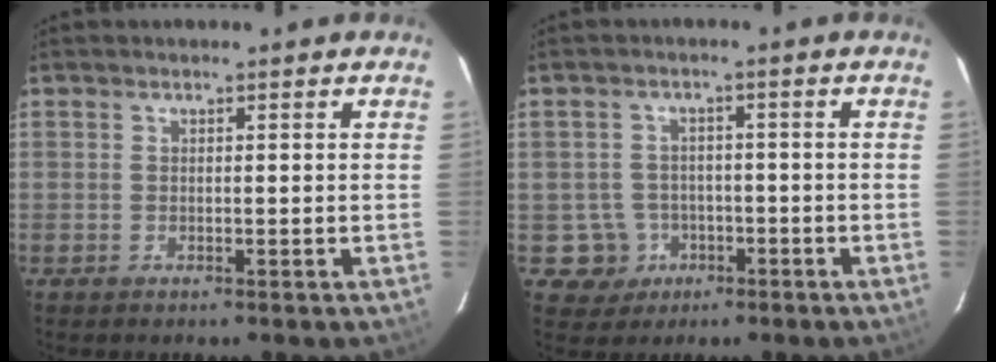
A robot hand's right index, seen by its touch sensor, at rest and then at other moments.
{"total": 5.7, "force": [-2.0, 5.3, 0.3], "torque": [-0.020, 0.022, -0.023]}